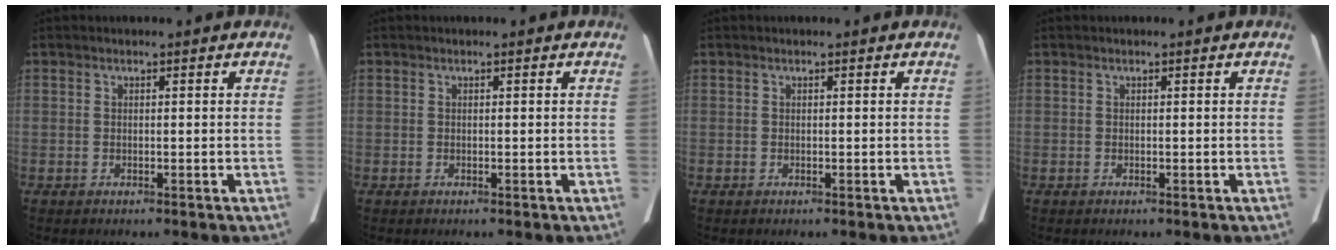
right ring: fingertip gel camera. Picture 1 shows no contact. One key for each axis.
{"total": 0.0}
{"total": 0.0}
{"total": 0.0}